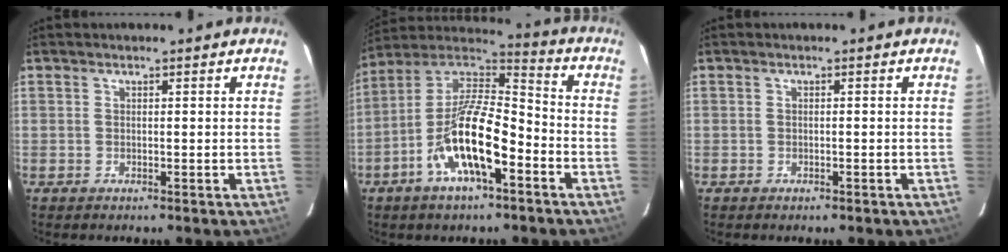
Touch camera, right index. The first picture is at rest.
{"total": 16.7, "force": [-7.2, 5.6, 14.0], "torque": [-0.268, -0.004, -0.141]}
{"total": 0.9, "force": [-0.6, 0.4, 0.3], "torque": [-0.005, 0.000, -0.010]}